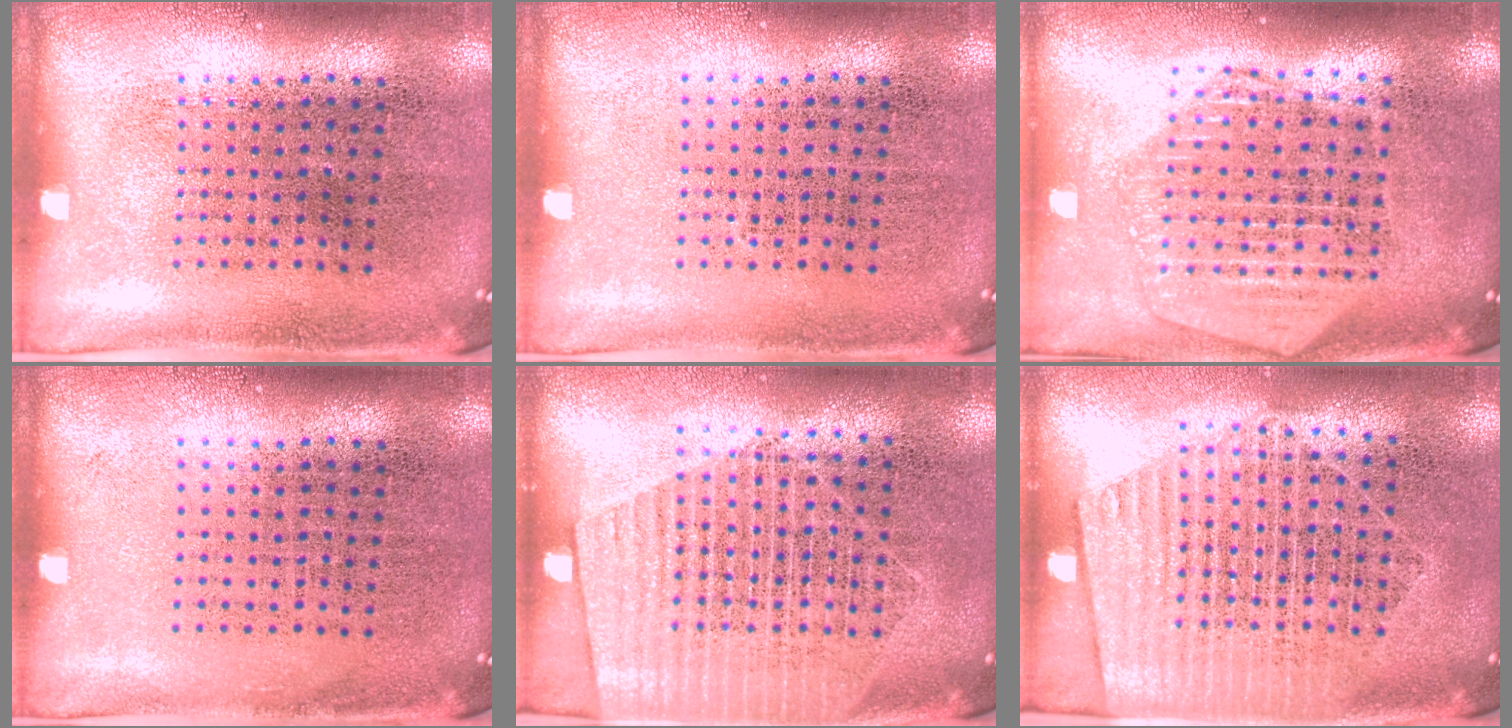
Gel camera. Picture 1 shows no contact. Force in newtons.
{"total": 0.0}
{"total": 2.2, "press": 2.0, "slide": 1.0}
{"total": 0.0}
{"total": 1.7, "press": 1.5, "slide": 0.8}
{"total": 1.6, "press": 1.5, "slide": 0.7}